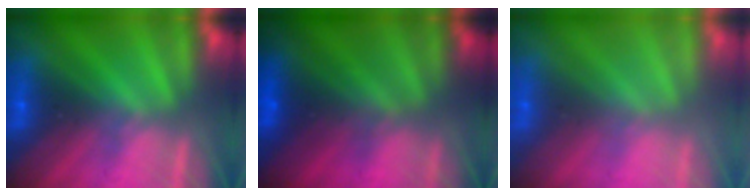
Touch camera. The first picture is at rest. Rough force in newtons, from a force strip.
{"total": 5.8}
{"total": 2.9}